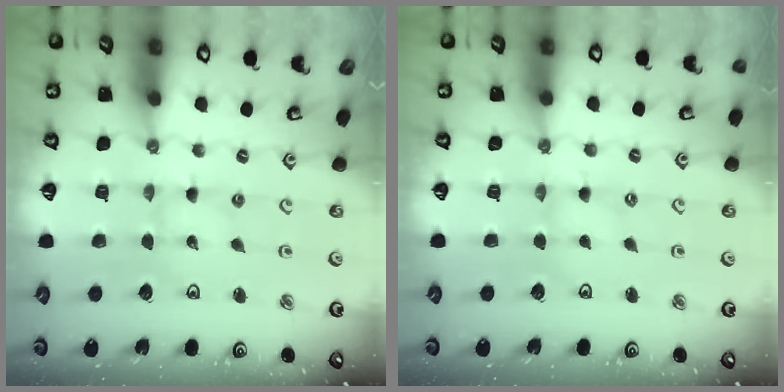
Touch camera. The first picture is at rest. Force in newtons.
{"total": 0.8, "press": 0.8, "slide": 0.2}